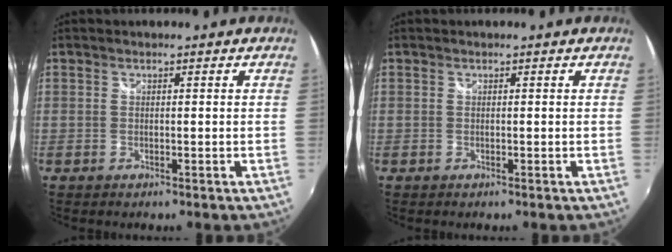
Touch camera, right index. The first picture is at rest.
{"total": 0.0}